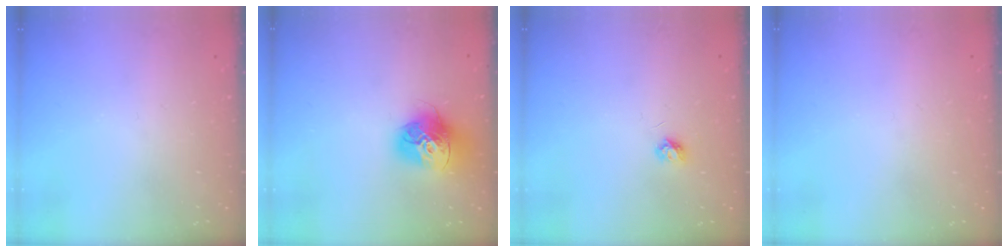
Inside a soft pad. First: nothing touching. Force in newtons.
{"total": 15.9, "press": 15.8, "slide": 1.7}
{"total": 3.9, "press": 3.8, "slide": 0.5}
{"total": 0.8, "press": 0.8, "slide": 0.0}